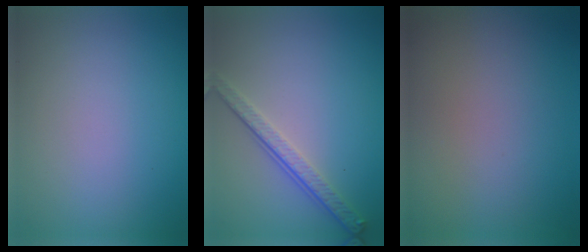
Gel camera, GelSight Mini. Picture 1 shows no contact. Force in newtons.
{"total": 3.8, "press": 2.7, "slide": 2.6}
{"total": 0.0}